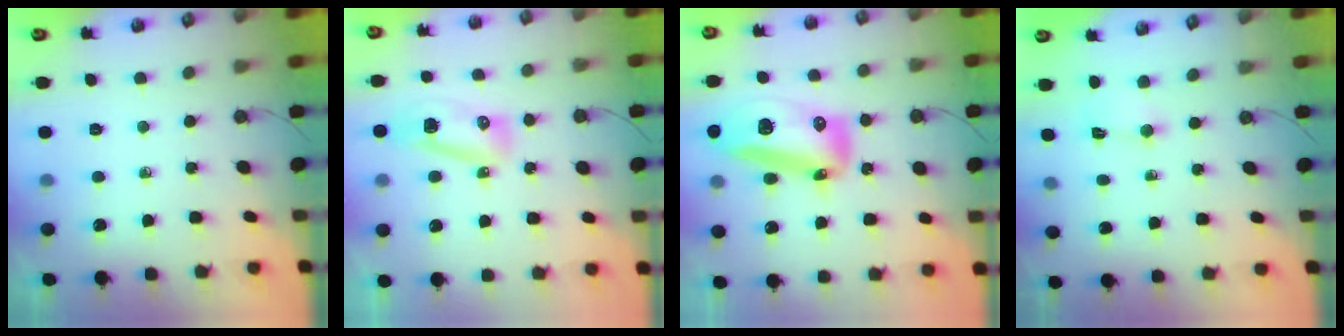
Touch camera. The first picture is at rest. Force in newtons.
{"total": 8.8, "press": 8.5, "slide": 1.9}
{"total": 19.4, "press": 19.2, "slide": 2.8}
{"total": 1.2, "press": 1.0, "slide": 0.6}